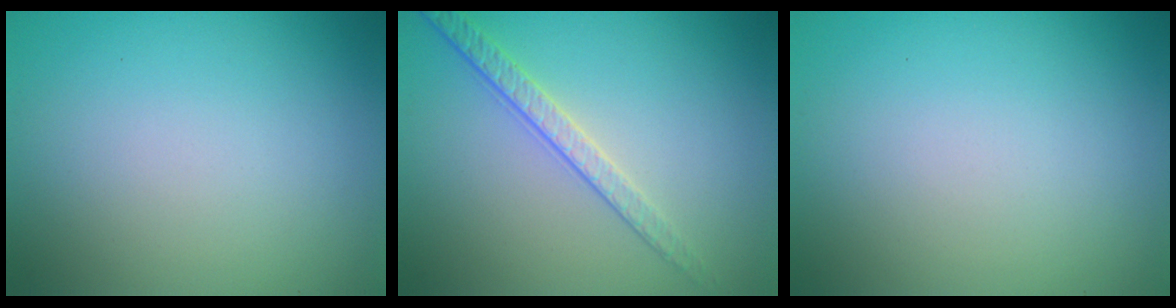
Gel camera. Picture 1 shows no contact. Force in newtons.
{"total": 2.4, "press": 2.0, "slide": 1.4}
{"total": 0.0}